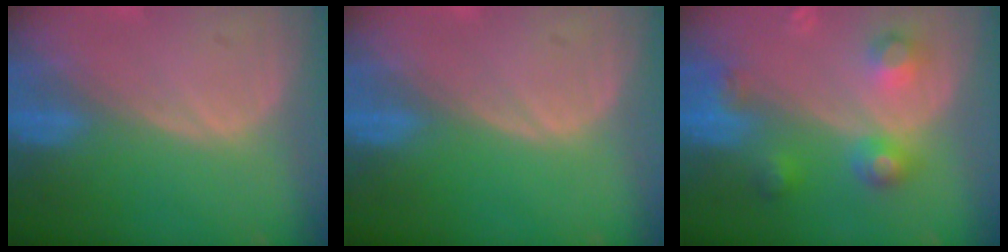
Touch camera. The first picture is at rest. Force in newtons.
{"total": 0.0}
{"total": 5.8, "press": 5.8, "slide": 0.3}